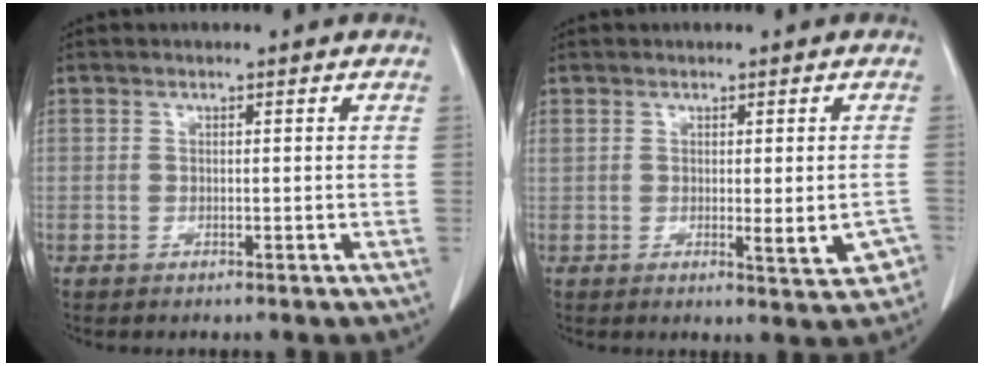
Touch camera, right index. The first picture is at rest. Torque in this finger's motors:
{"motor_torque": [0.85, -0.18, 0.53, 0.18]}